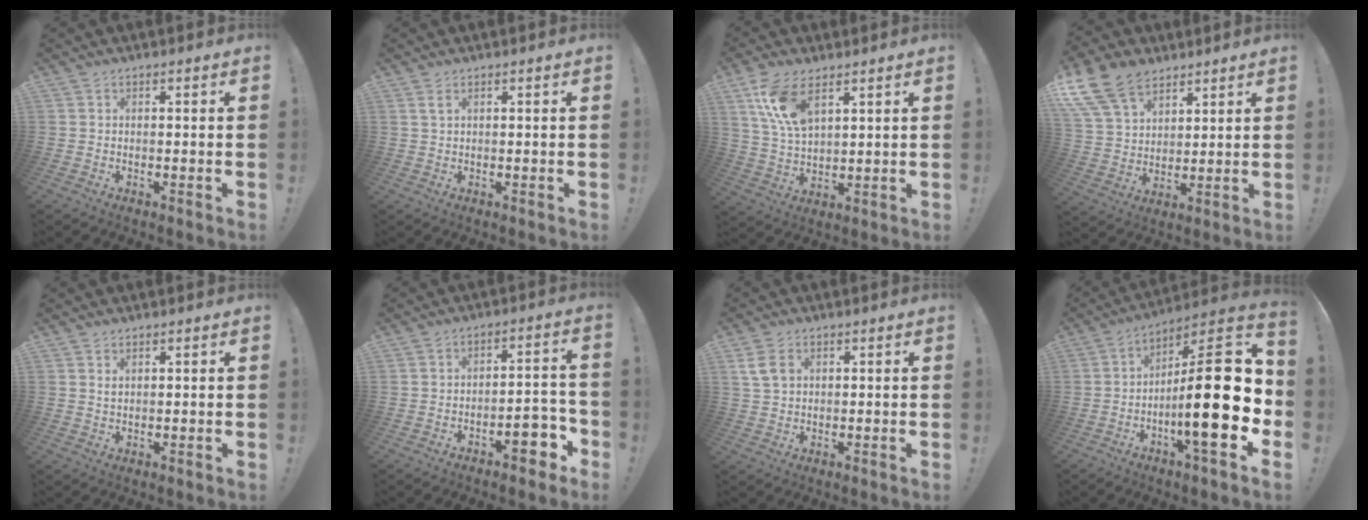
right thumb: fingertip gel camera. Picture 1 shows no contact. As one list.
[{"total": 1.6, "force": [0.8, 0.3, 1.4], "torque": [-0.023, -0.002, 0.012]}, {"total": 11.8, "force": [6.3, 5.6, 8.3], "torque": [-0.173, -0.017, 0.117]}, {"total": 15.3, "force": [9.5, 9.6, 7.2], "torque": [-0.149, -0.050, 0.184]}, {"total": 1.5, "force": [1.2, 0.7, 0.7], "torque": [0.001, -0.006, 0.018]}, {"total": 8.7, "force": [-5.0, 3.5, 6.1], "torque": [-0.065, 0.028, -0.085]}, {"total": 5.6, "force": [1.9, 3.7, 3.7], "torque": [-0.065, -0.002, 0.037]}, {"total": 25.3, "force": [-3.7, 6.1, 24.2], "torque": [-0.397, 0.019, -0.061]}]